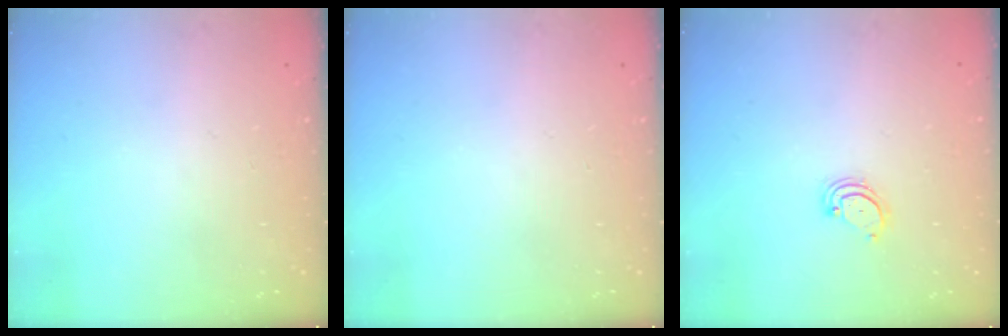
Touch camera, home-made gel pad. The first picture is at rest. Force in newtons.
{"total": 0.0}
{"total": 3.0, "press": 3.0, "slide": 0.4}